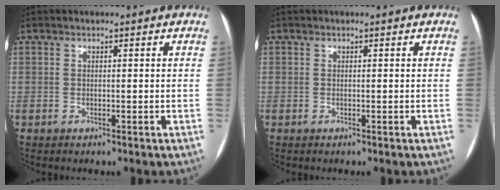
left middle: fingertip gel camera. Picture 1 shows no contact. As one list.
[{"total": 0.0}]